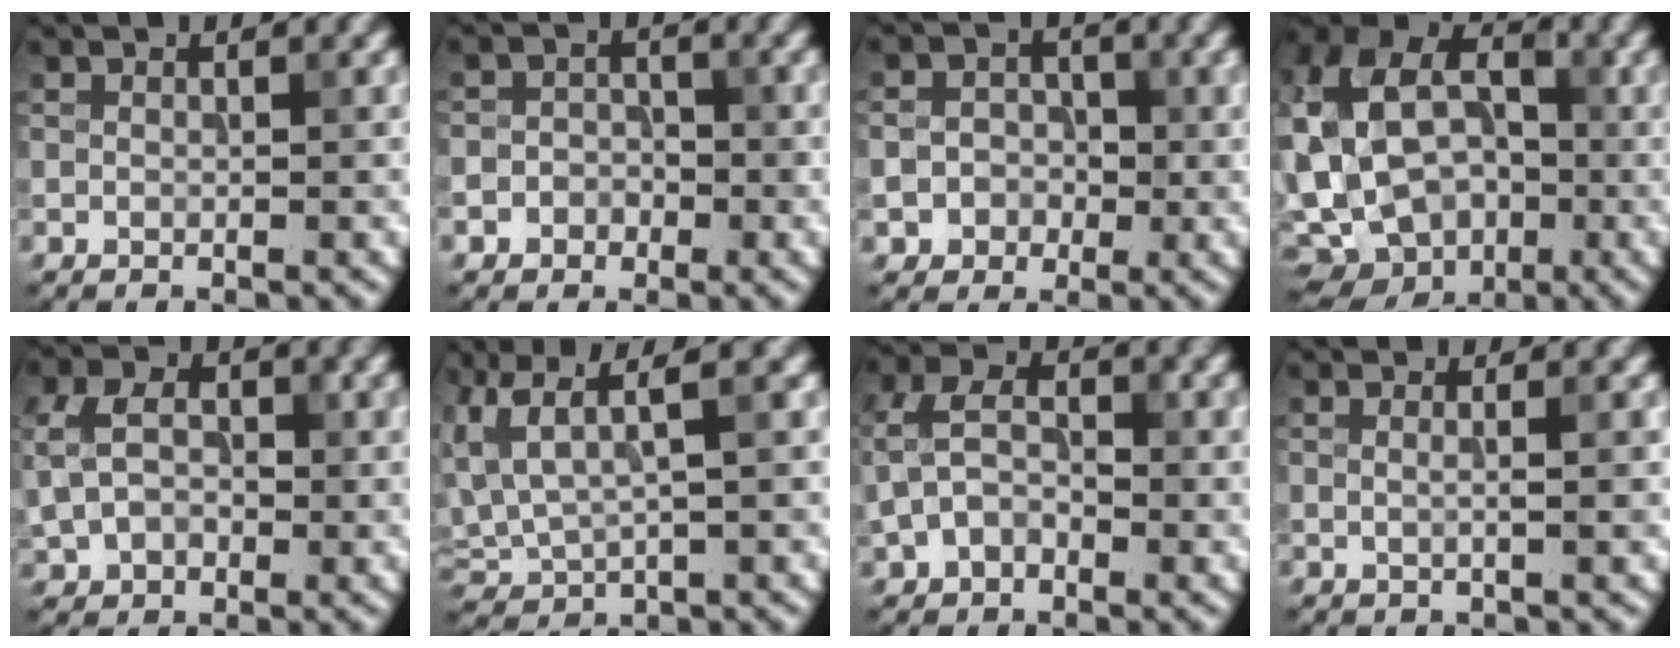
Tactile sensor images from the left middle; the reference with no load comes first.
{"total": 2.6, "force": [-1.2, 2.3, 0.6], "torque": [0.017, 0.010, -0.034]}
{"total": 3.8, "force": [-1.0, 3.5, 1.2], "torque": [0.006, 0.012, -0.029]}
{"total": 17.6, "force": [-2.1, 14.8, 9.4], "torque": [-0.221, 0.022, -0.057]}
{"total": 5.0, "force": [0.2, 3.7, 3.3], "torque": [-0.075, 0.007, 0.008]}
{"total": 5.3, "force": [2.2, 1.8, 4.5], "torque": [-0.112, 0.014, 0.045]}
{"total": 4.7, "force": [-0.7, 3.2, 3.3], "torque": [-0.080, 0.009, -0.018]}
{"total": 1.6, "force": [0.3, 0.3, 1.5], "torque": [-0.022, -0.004, -0.001]}